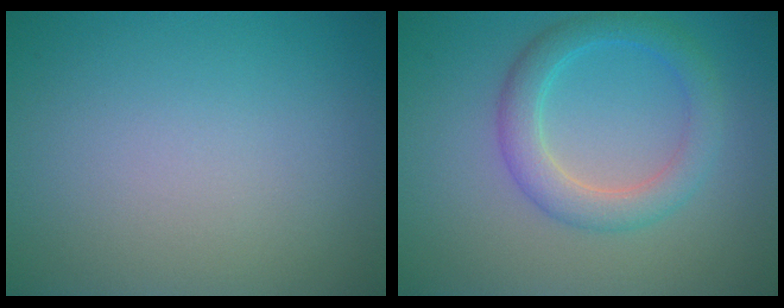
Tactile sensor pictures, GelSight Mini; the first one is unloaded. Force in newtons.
{"total": 3.8, "press": 3.8, "slide": 0.1}